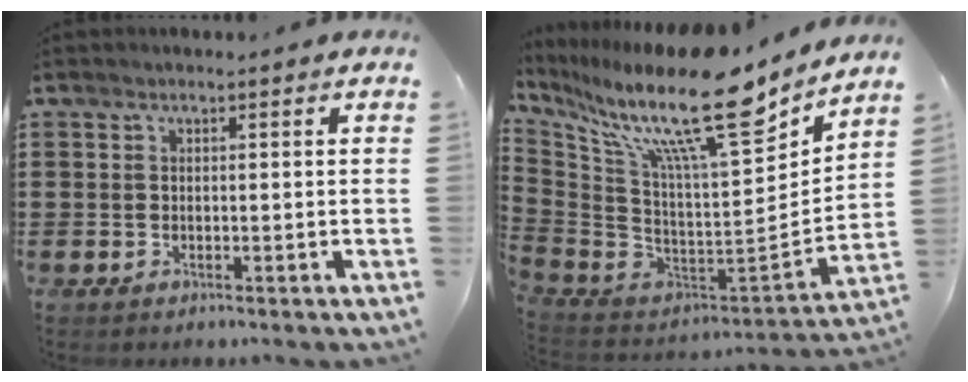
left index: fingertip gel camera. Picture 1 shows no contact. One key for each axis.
{"total": 18.6, "fx": 12.4, "fy": 3.5, "fz": 13.4, "tx": -0.259, "ty": -0.089, "tz": 0.193}